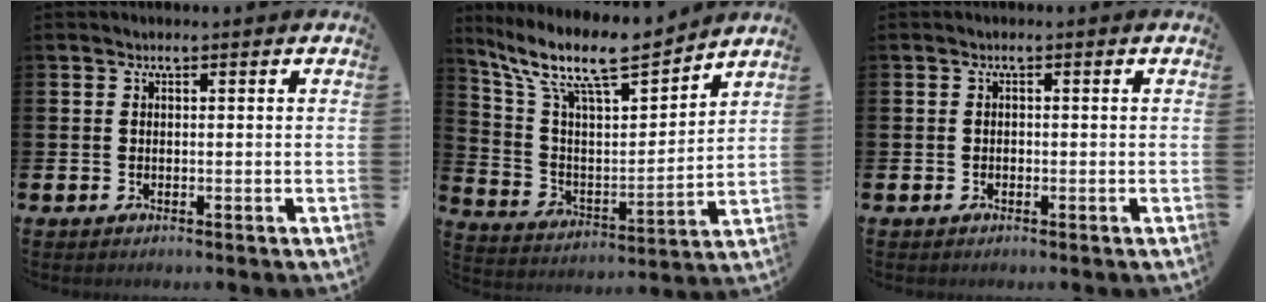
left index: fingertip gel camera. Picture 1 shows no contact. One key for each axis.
{"total": 11.5, "fx": 9.8, "fy": 2.7, "fz": 5.5, "tx": -0.141, "ty": -0.060, "tz": 0.169}
{"total": 0.5, "fx": -0.3, "fy": 0.4, "fz": 0.1, "tx": -0.007, "ty": 0.004, "tz": -0.007}